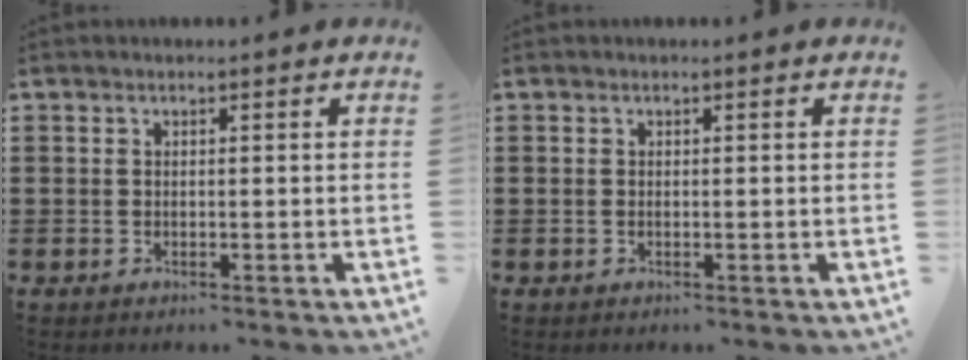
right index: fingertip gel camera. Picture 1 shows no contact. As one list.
[{"total": 0.0}]